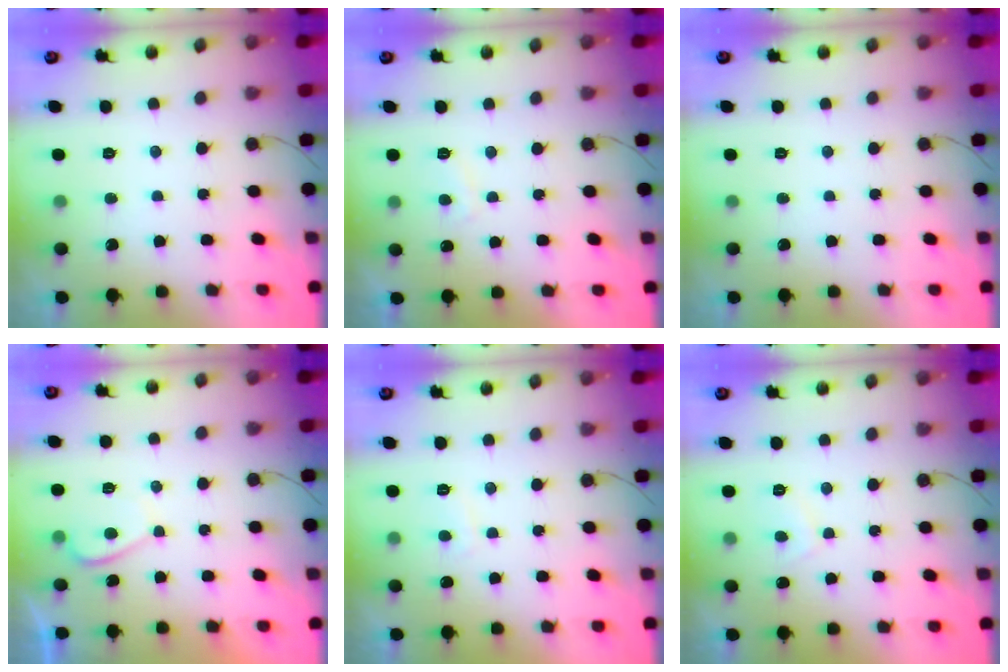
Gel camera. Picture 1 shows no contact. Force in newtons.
{"total": 2.6, "press": 2.5, "slide": 0.8}
{"total": 0.0}
{"total": 2.1, "press": 2.0, "slide": 0.7}
{"total": 1.5, "press": 1.3, "slide": 0.6}
{"total": 2.3, "press": 2.2, "slide": 0.8}